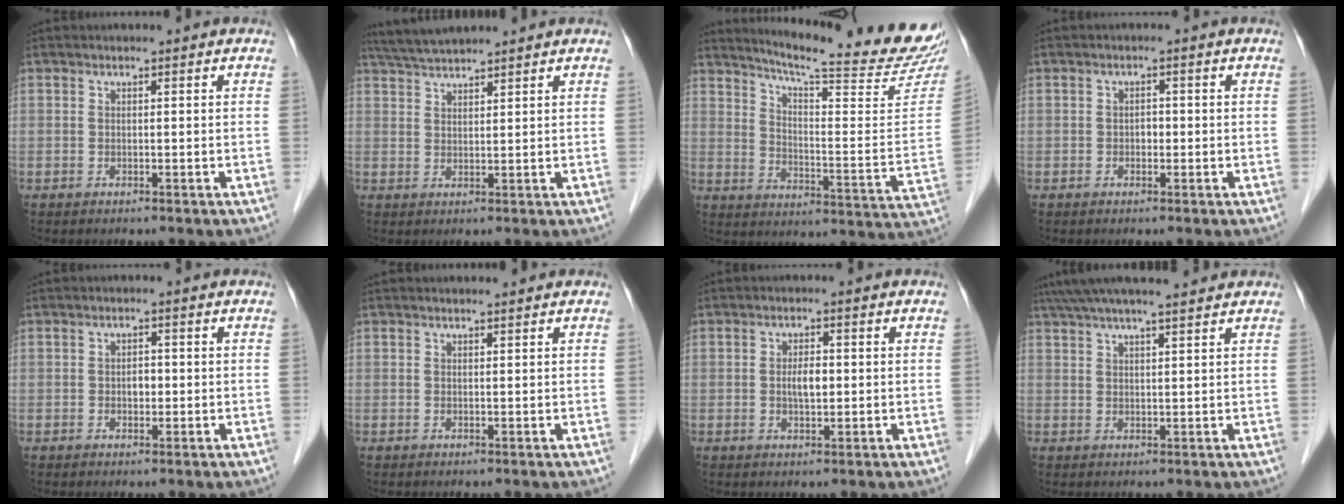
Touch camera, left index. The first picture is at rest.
{"total": 5.7, "force": [5.3, -0.1, 2.1], "torque": [-0.041, 0.030, 0.100]}
{"total": 24.3, "force": [22.2, 0.1, 9.9], "torque": [-0.148, -0.101, 0.283]}
{"total": 1.3, "force": [-0.4, 0.9, 0.8], "torque": [-0.011, 0.002, -0.007]}
{"total": 1.7, "force": [-0.4, 1.1, 1.3], "torque": [-0.019, 0.001, -0.005]}
{"total": 1.0, "force": [0.9, 0.0, 0.5], "torque": [-0.008, 0.006, 0.018]}
{"total": 2.9, "force": [-0.1, 1.2, 2.7], "torque": [-0.049, 0.000, 0.000]}
{"total": 11.3, "force": [9.8, 0.5, 5.6], "torque": [-0.098, 0.035, 0.143]}